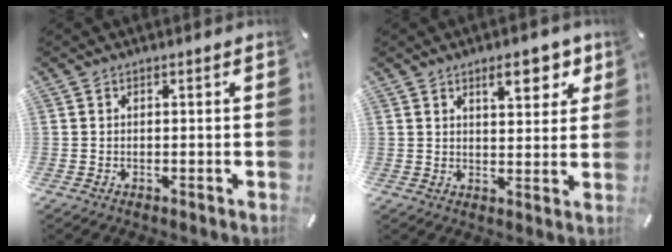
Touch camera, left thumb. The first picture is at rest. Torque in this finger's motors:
{"motor_torque": [0.24, -0.12, 0.06, -0.05, -0.02]}